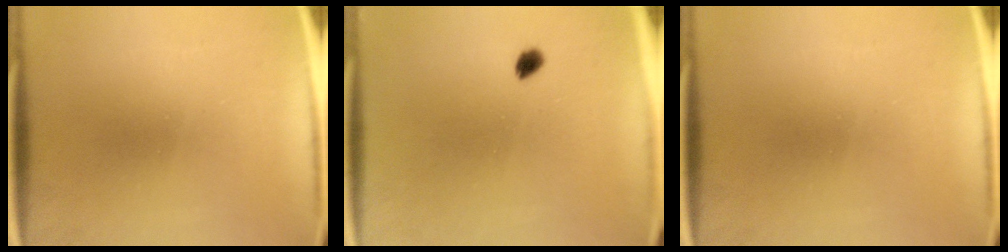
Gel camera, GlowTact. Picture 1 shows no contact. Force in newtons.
{"total": 1.7}
{"total": 0.0}